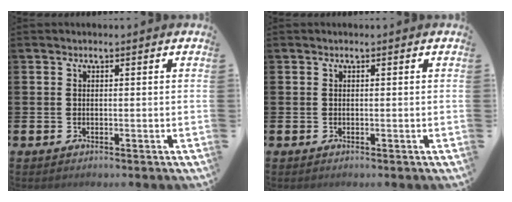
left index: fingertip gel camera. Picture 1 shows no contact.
{"total": 0.0}